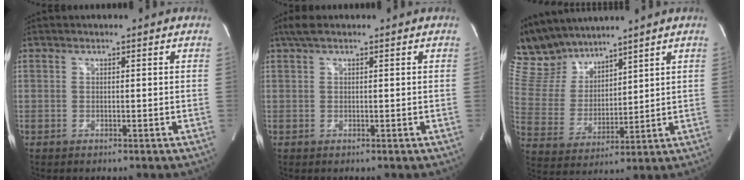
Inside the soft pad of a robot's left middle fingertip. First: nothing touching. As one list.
[{"total": 2.6, "force": [1.9, 0.5, 1.8], "torque": [-0.041, 0.022, 0.037]}, {"total": 11.1, "force": [10.2, 3.5, 2.7], "torque": [-0.077, 0.019, 0.213]}]